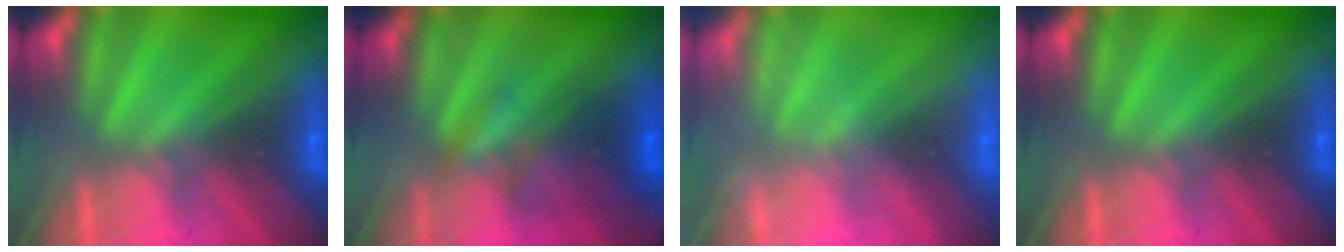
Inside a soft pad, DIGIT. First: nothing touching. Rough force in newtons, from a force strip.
{"total": 3.5}
{"total": 2.4}
{"total": 0.0}